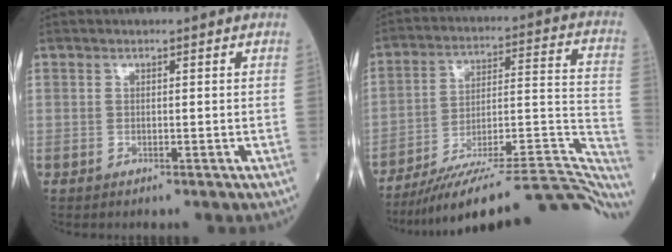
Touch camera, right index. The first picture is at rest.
{"total": 28.1, "force": [-24.5, 2.5, 13.6], "torque": [-0.097, 0.012, -0.347]}